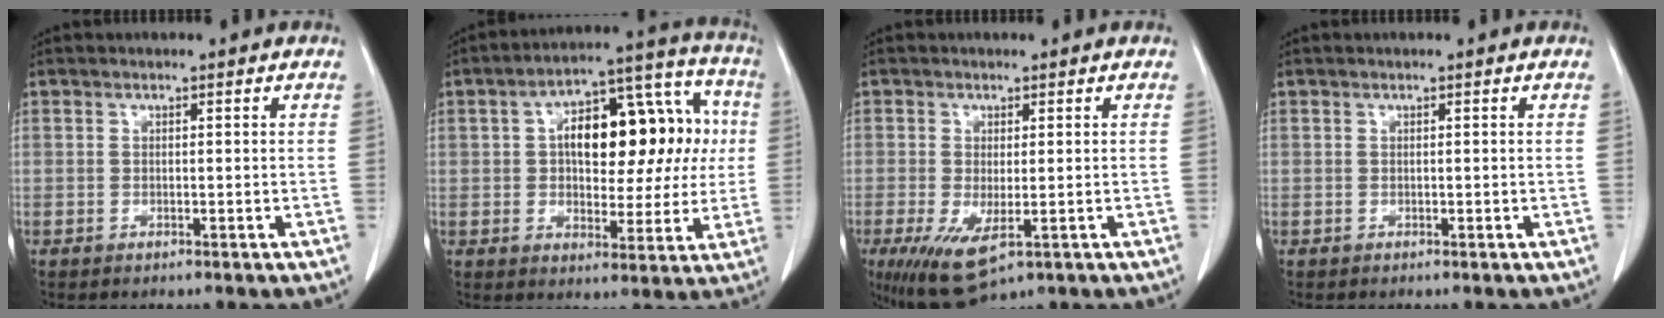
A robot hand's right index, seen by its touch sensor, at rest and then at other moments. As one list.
[{"total": 17.6, "force": [2.3, 8.5, 15.2], "torque": [-0.216, 0.055, 0.036]}, {"total": 7.8, "force": [-3.1, 2.6, 6.7], "torque": [-0.124, -0.027, -0.040]}, {"total": 0.0}]